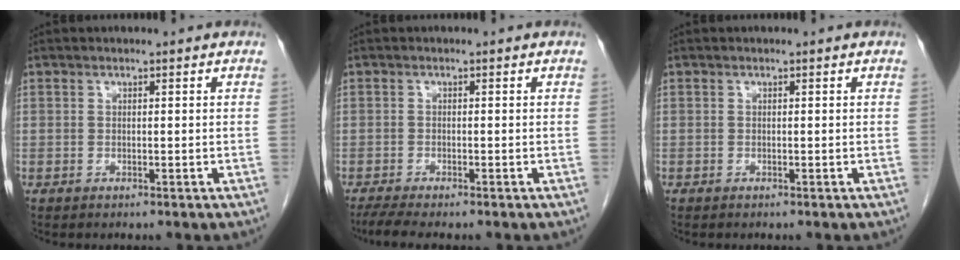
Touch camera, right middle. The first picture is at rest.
{"total": 3.6, "force": [-2.9, 0.2, 2.1], "torque": [-0.040, -0.010, -0.050]}
{"total": 0.0}